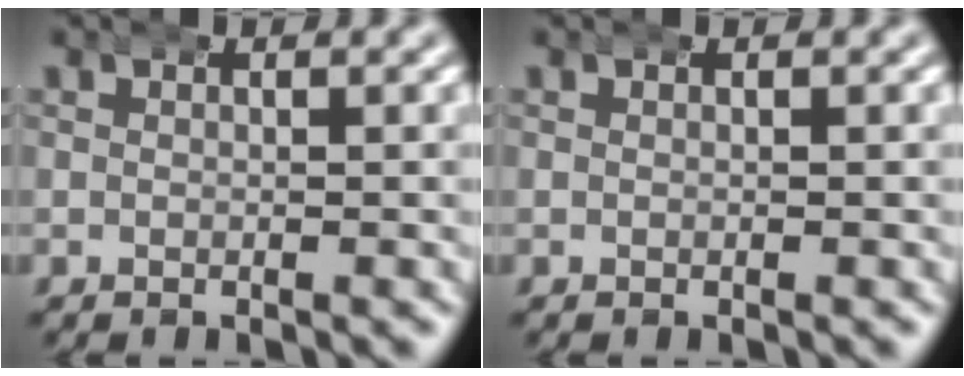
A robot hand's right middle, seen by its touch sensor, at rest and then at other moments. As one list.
[{"total": 0.0}]